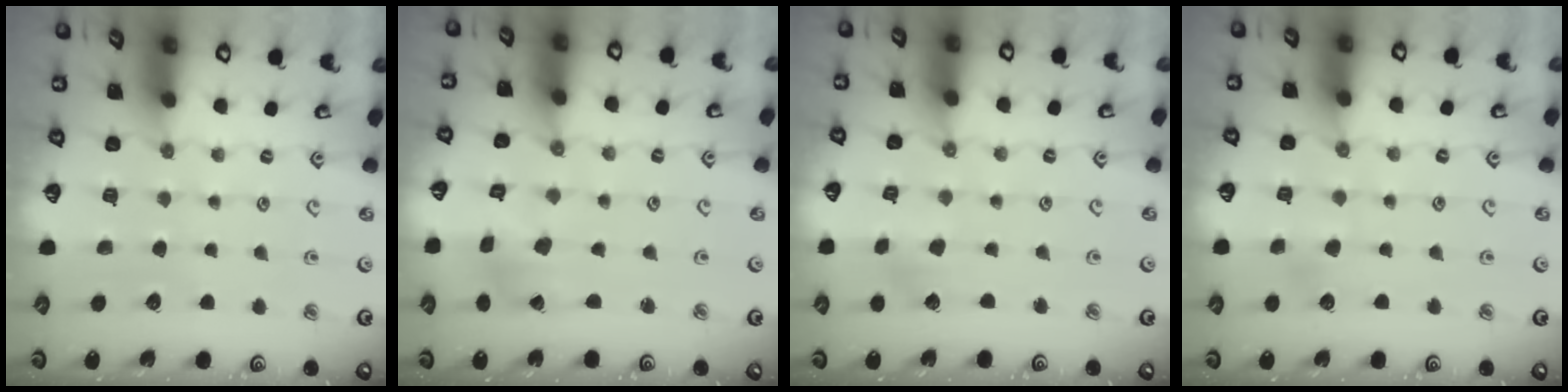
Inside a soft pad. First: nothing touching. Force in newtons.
{"total": 3.1, "press": 3.0, "slide": 0.8}
{"total": 2.3, "press": 2.3, "slide": 0.3}
{"total": 2.3, "press": 2.3, "slide": 0.2}